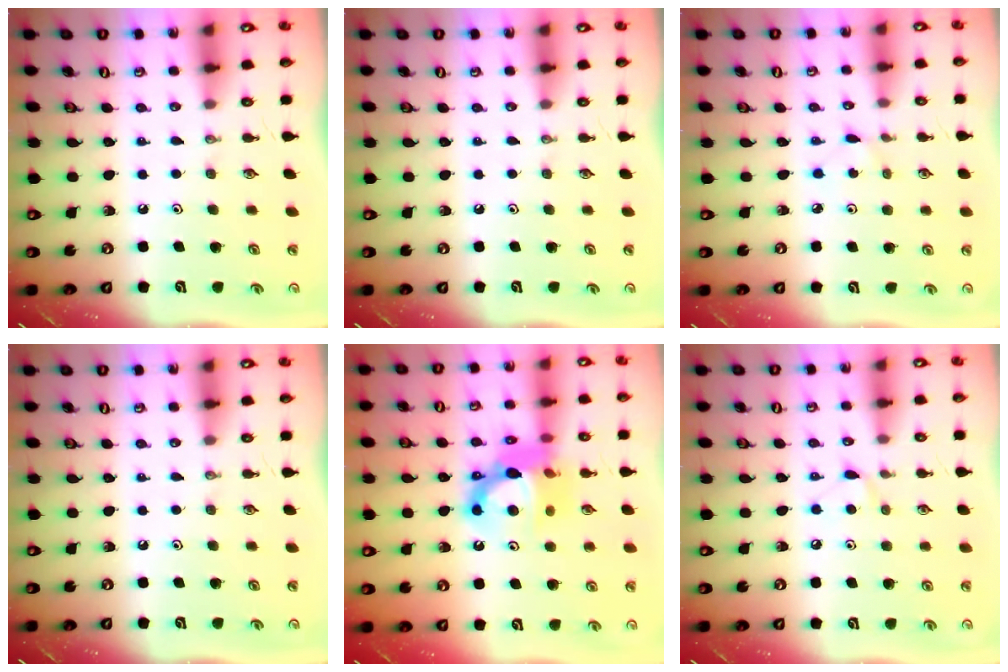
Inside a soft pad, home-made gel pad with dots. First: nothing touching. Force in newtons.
{"total": 0.0}
{"total": 1.5, "press": 1.4, "slide": 0.2}
{"total": 0.0}
{"total": 13.6, "press": 13.6, "slide": 1.1}
{"total": 5.4, "press": 5.4, "slide": 0.7}